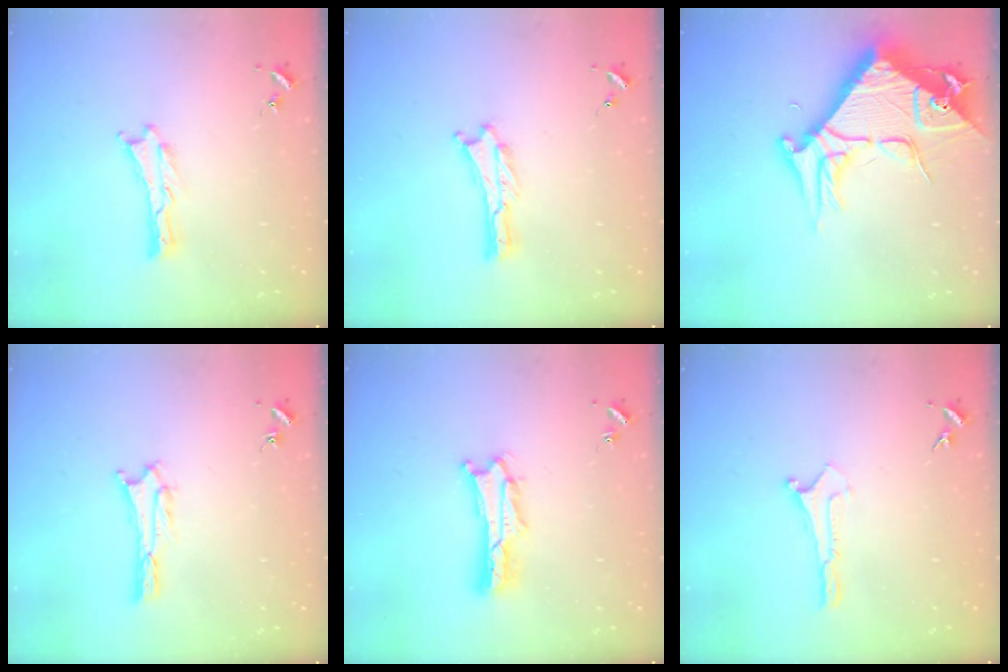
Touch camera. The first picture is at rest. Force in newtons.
{"total": 0.0}
{"total": 12.0, "press": 11.9, "slide": 1.4}
{"total": 1.7, "press": 1.7, "slide": 0.3}
{"total": 2.0, "press": 2.0, "slide": 0.3}
{"total": 0.0}